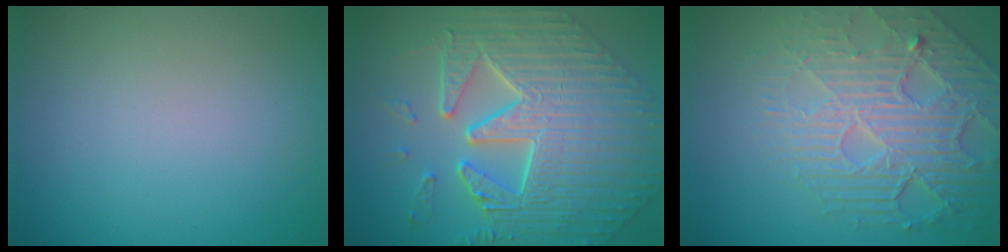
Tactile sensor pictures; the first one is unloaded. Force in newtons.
{"total": 10.4, "press": 7.4, "slide": 7.3}
{"total": 6.1, "press": 5.0, "slide": 3.6}